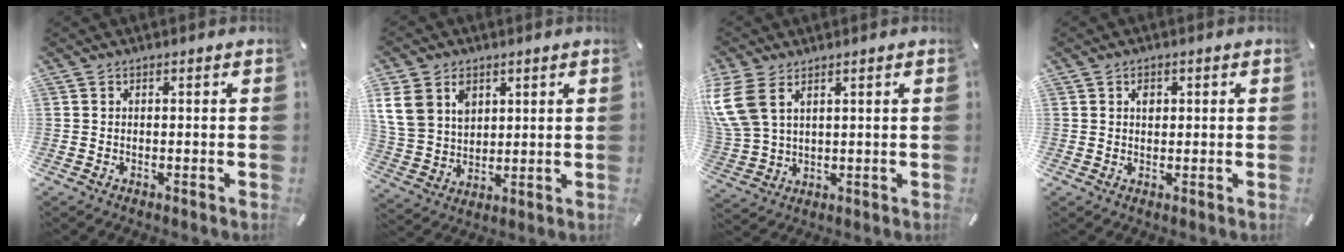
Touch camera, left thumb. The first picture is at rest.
{"total": 10.7, "force": [4.9, 8.4, 4.3], "torque": [-0.107, -0.013, 0.090]}
{"total": 8.7, "force": [4.6, 5.4, 5.0], "torque": [-0.134, -0.012, 0.088]}
{"total": 1.8, "force": [0.5, 1.4, 1.0], "torque": [-0.006, 0.000, 0.004]}